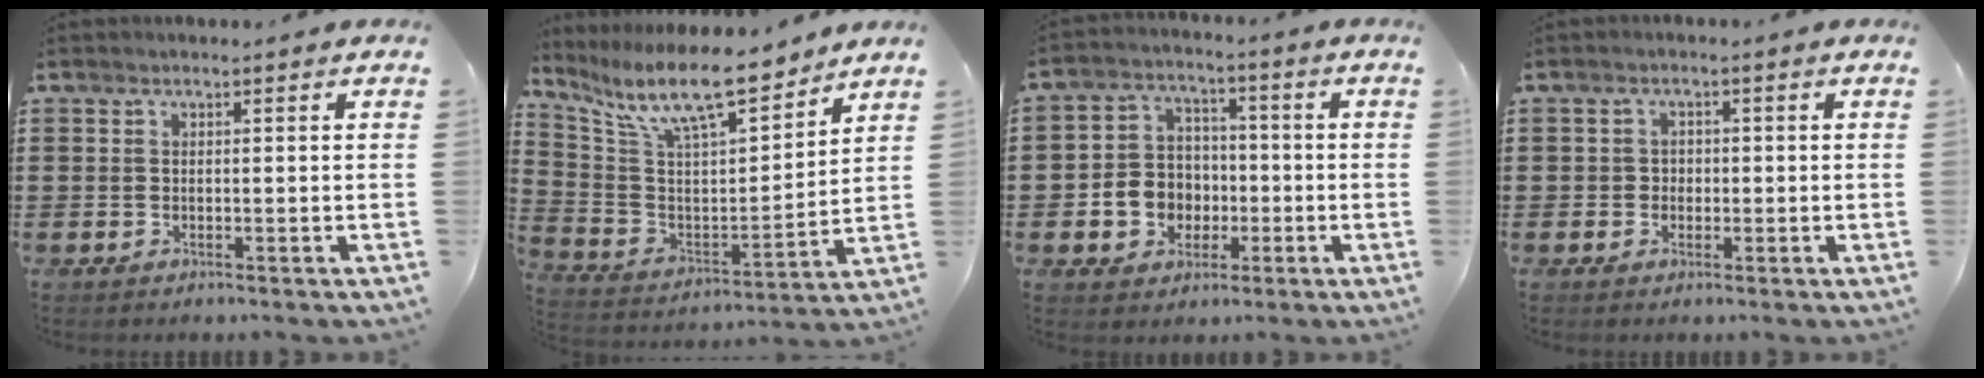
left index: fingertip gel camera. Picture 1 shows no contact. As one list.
[{"total": 12.5, "force": [10.0, 2.6, 7.0], "torque": [-0.156, -0.061, 0.171]}, {"total": 6.5, "force": [-1.5, 6.0, 1.9], "torque": [-0.060, 0.021, -0.027]}, {"total": 2.6, "force": [-0.3, 2.4, 0.9], "torque": [-0.027, 0.006, -0.011]}]